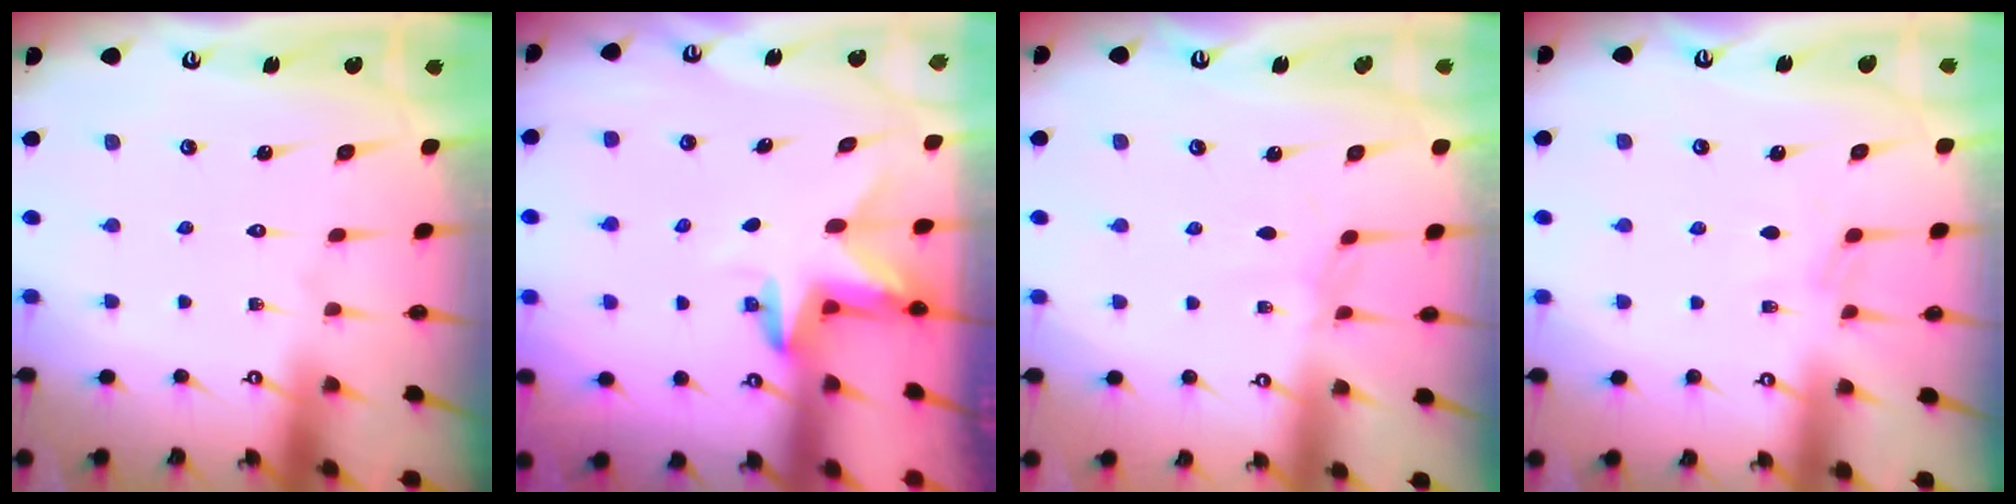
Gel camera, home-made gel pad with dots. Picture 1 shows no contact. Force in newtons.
{"total": 3.4, "press": 3.4, "slide": 0.2}
{"total": 1.9, "press": 1.9, "slide": 0.5}
{"total": 4.0, "press": 4.0, "slide": 0.2}